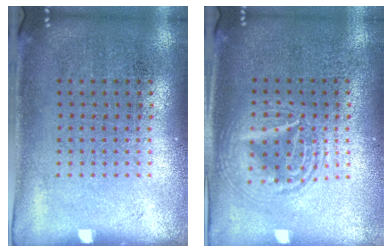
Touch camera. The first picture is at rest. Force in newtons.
{"total": 2.9, "press": 2.9, "slide": 0.3}